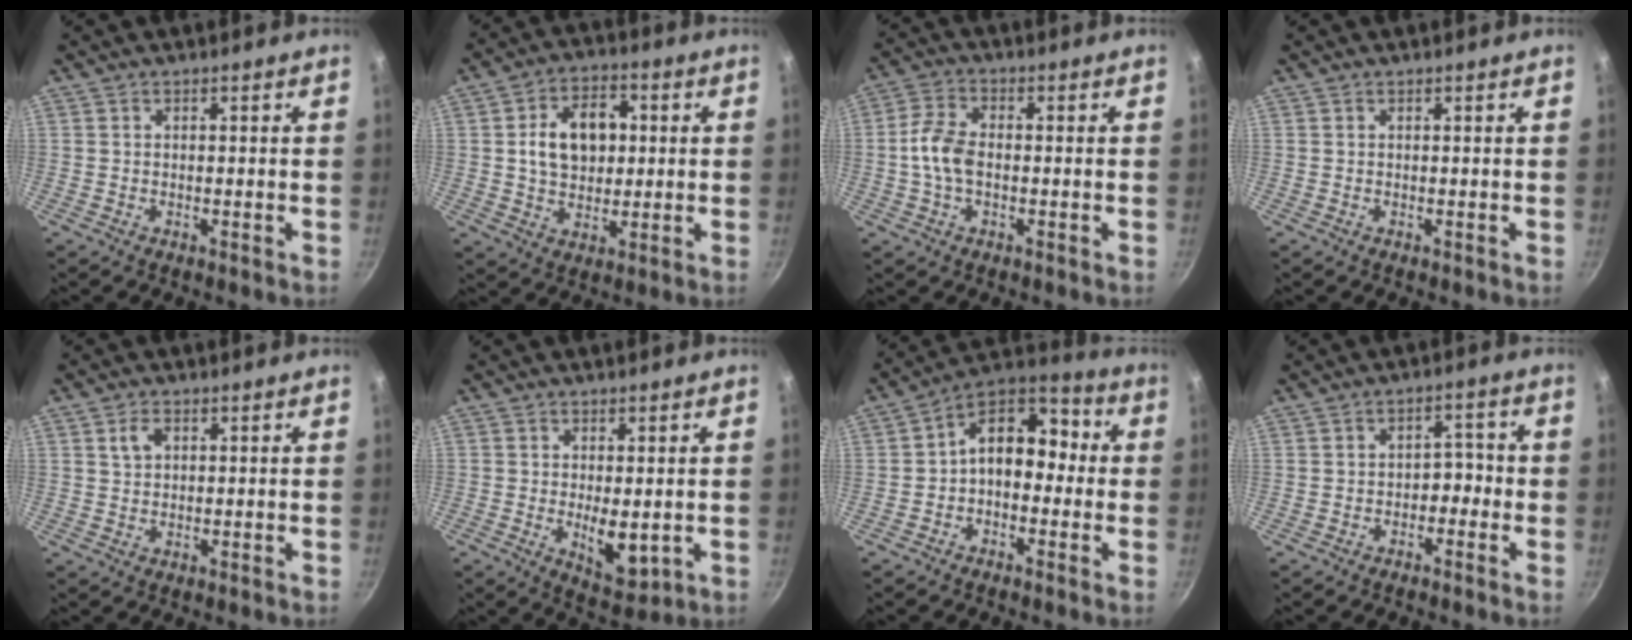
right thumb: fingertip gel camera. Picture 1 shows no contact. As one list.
[{"total": 11.5, "force": [1.6, 7.9, 8.2], "torque": [-0.110, 0.007, 0.026]}, {"total": 7.2, "force": [-0.7, 4.4, 5.7], "torque": [-0.121, 0.018, -0.020]}, {"total": 0.0}, {"total": 2.6, "force": [1.1, 1.8, 1.6], "torque": [-0.026, 0.000, 0.023]}, {"total": 6.9, "force": [-1.1, 3.4, 5.9], "torque": [-0.075, -0.016, -0.006]}, {"total": 12.4, "force": [-0.4, 8.2, 9.3], "torque": [-0.102, 0.047, -0.026]}, {"total": 4.2, "force": [-1.5, 2.9, 2.6], "torque": [-0.014, 0.027, -0.032]}]